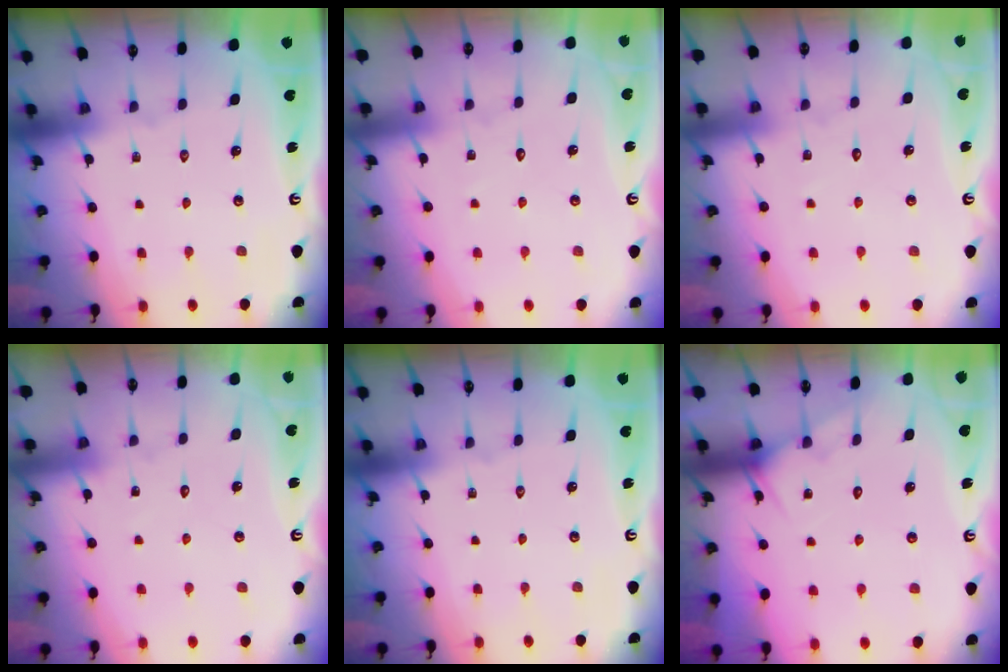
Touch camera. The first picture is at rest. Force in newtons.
{"total": 2.9, "press": 2.9, "slide": 0.3}
{"total": 2.9, "press": 2.9, "slide": 0.3}
{"total": 5.3, "press": 5.3, "slide": 0.4}
{"total": 0.0}
{"total": 8.6, "press": 8.6, "slide": 0.6}